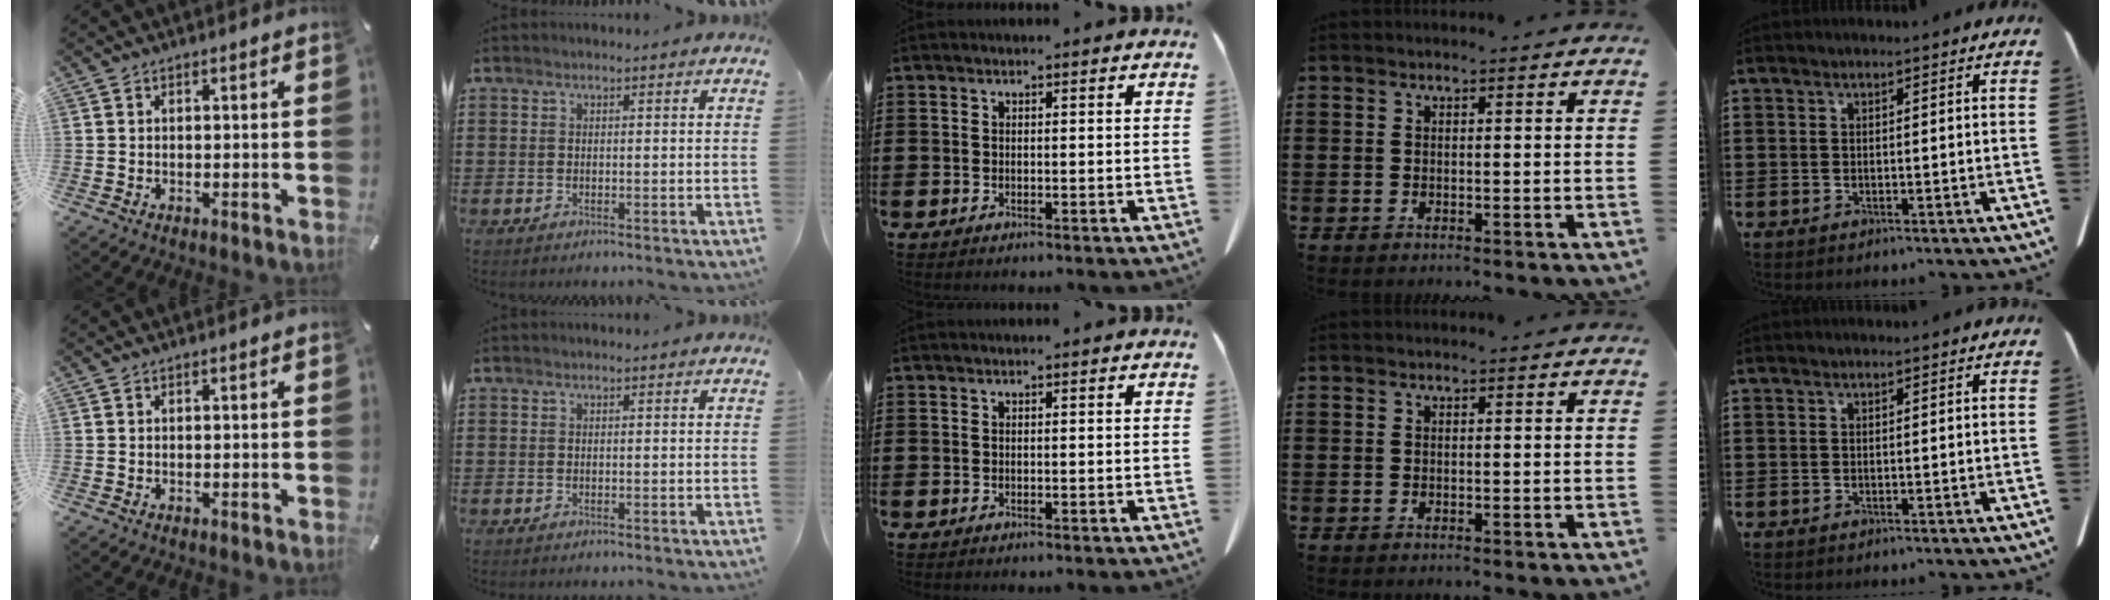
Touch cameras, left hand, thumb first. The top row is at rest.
{}